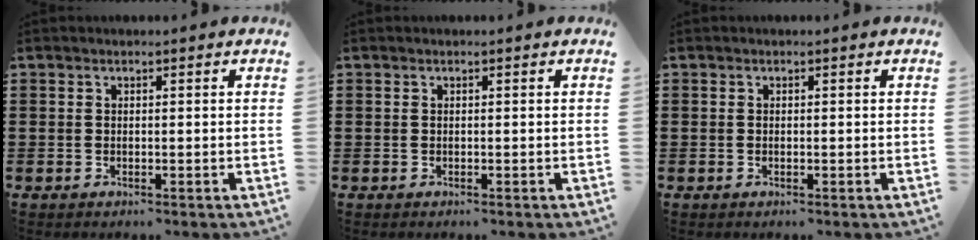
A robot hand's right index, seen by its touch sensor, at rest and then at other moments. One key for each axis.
{"total": 0.0}
{"total": 0.0}